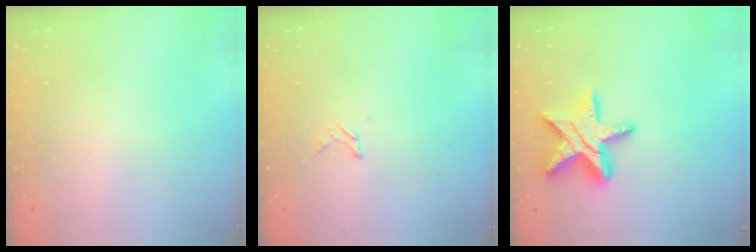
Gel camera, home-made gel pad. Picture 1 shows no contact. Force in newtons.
{"total": 2.9, "press": 2.9, "slide": 0.3}
{"total": 15.8, "press": 15.7, "slide": 1.0}